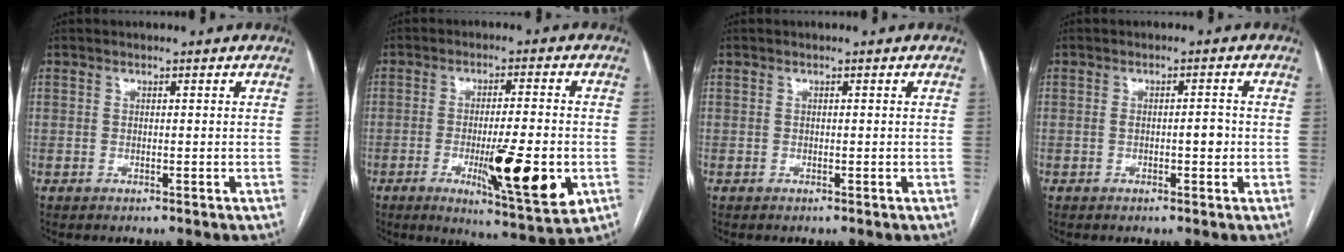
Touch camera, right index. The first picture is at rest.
{"total": 13.7, "force": [-3.8, 1.8, 13.1], "torque": [-0.194, -0.027, -0.052]}
{"total": 0.0}
{"total": 2.5, "force": [-0.4, 0.8, 2.4], "torque": [-0.038, 0.002, -0.004]}